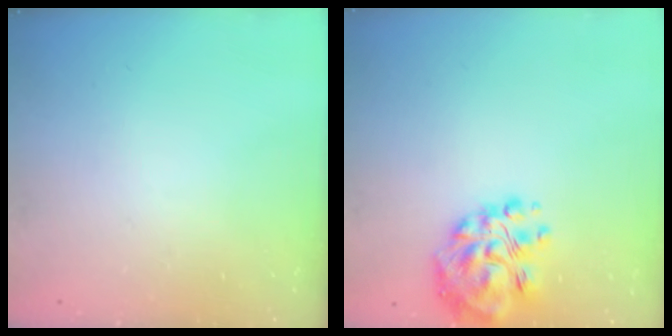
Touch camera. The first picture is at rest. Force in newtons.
{"total": 12.2, "press": 11.8, "slide": 3.0}